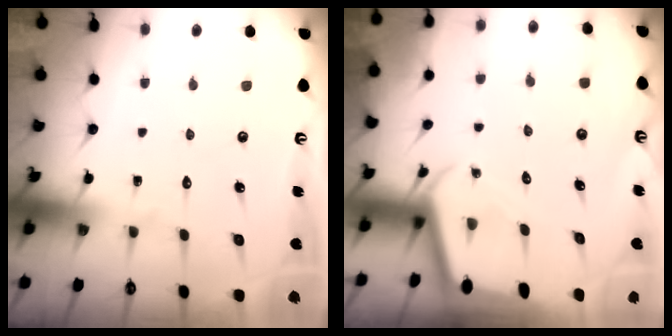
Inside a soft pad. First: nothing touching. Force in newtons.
{"total": 2.0, "press": 2.0, "slide": 0.2}